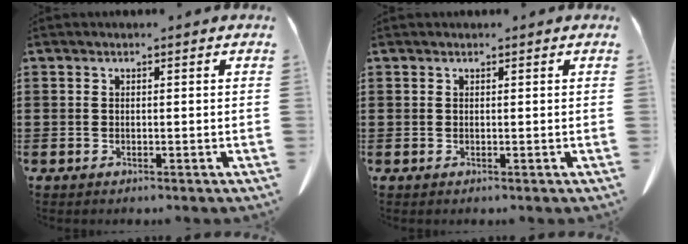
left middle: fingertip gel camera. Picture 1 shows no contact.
{"total": 0.0}